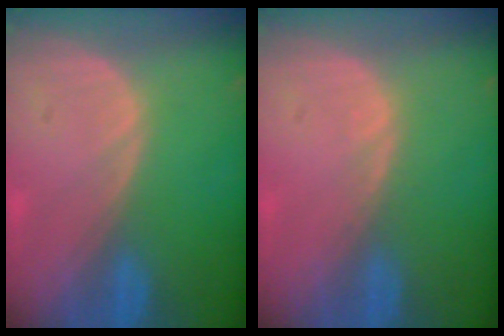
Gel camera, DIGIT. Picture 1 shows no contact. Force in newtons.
{"total": 0.5, "press": 0.5, "slide": 0.1}